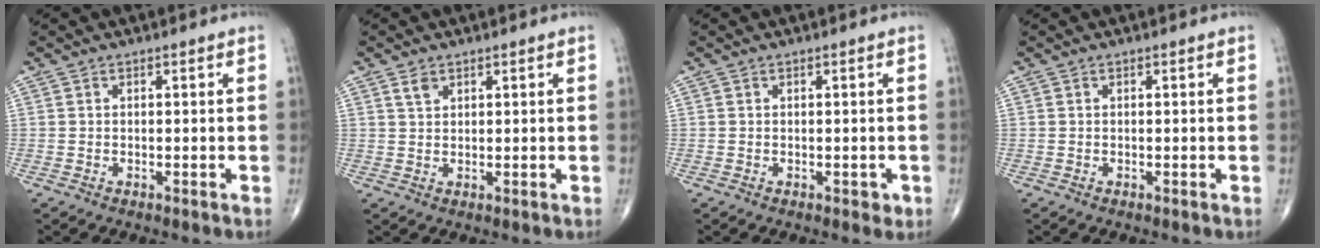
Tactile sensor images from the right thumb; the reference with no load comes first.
{"total": 2.1, "force": [1.3, 1.2, 1.1], "torque": [-0.017, -0.005, 0.028]}
{"total": 1.3, "force": [-0.3, 0.9, 0.8], "torque": [-0.004, 0.000, -0.003]}
{"total": 0.0}